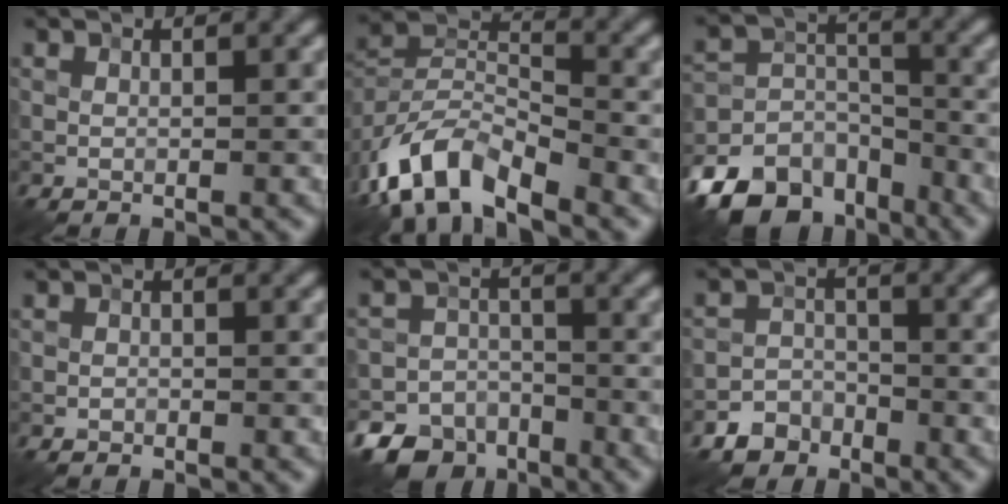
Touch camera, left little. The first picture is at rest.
{"total": 8.9, "force": [-6.0, 3.8, 5.3], "torque": [-0.101, 0.002, -0.127]}
{"total": 10.9, "force": [-7.7, 6.3, 4.2], "torque": [-0.075, 0.000, -0.137]}
{"total": 0.6, "force": [-0.5, 0.2, 0.0], "torque": [0.001, 0.001, -0.011]}
{"total": 9.2, "force": [-6.9, 6.0, 1.7], "torque": [-0.017, -0.025, -0.111]}
{"total": 3.3, "force": [-2.5, 2.1, 0.4], "torque": [0.001, 0.003, -0.050]}